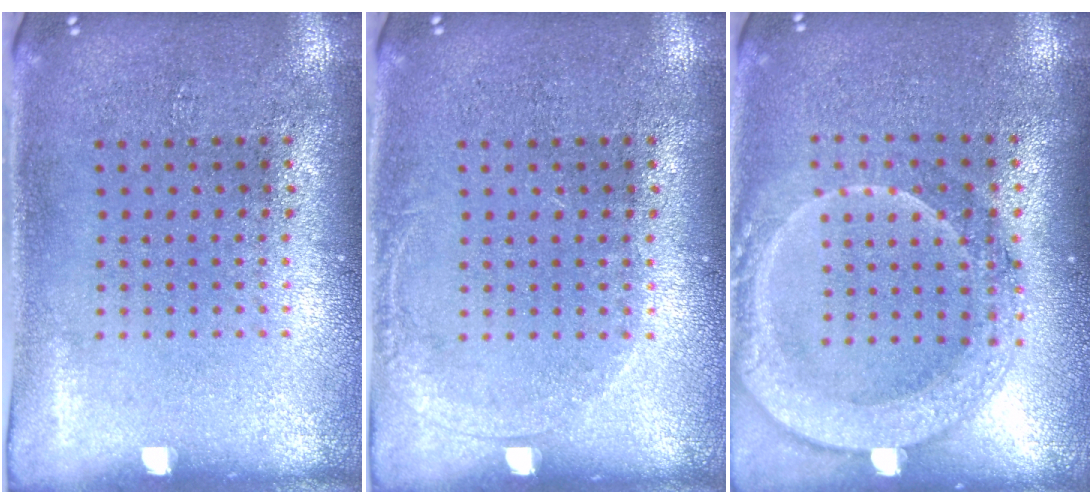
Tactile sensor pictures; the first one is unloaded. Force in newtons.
{"total": 0.9, "press": 0.8, "slide": 0.2}
{"total": 1.9, "press": 1.8, "slide": 0.6}